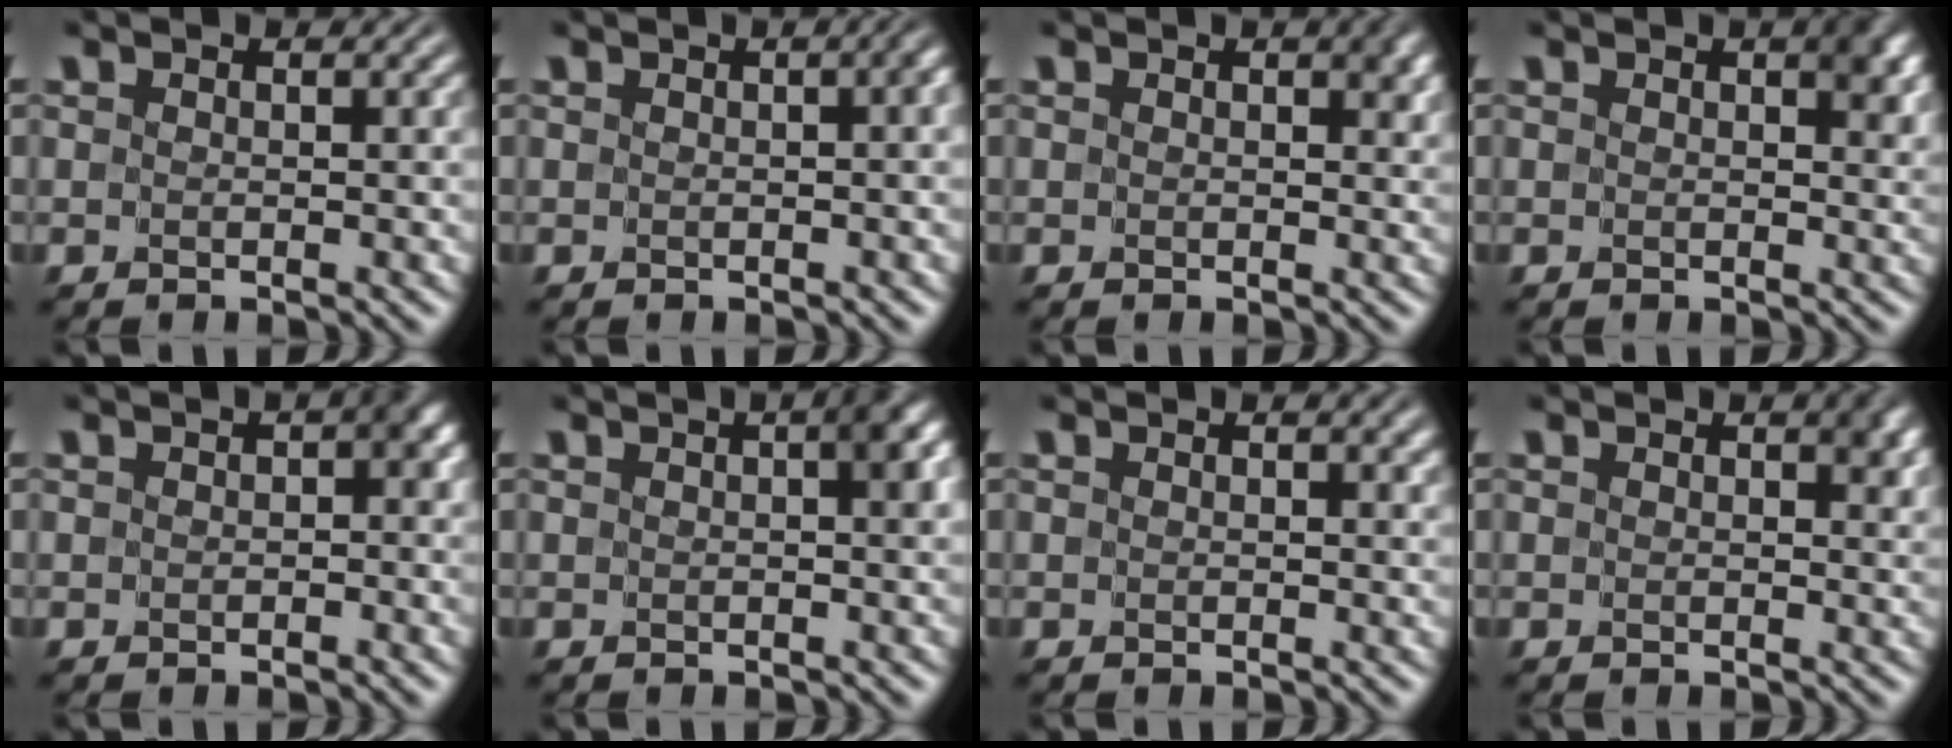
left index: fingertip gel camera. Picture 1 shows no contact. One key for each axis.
{"total": 1.8, "fx": 0.1, "fy": 0.6, "fz": 1.7, "tx": -0.014, "ty": 0.003, "tz": 0.006}
{"total": 1.7, "fx": 0.5, "fy": 1.0, "fz": 1.3, "tx": -0.011, "ty": -0.002, "tz": 0.008}
{"total": 2.6, "fx": 0.9, "fy": 1.4, "fz": 2.0, "tx": -0.019, "ty": -0.001, "tz": 0.013}
{"total": 1.5, "fx": -0.1, "fy": 0.9, "fz": 1.2, "tx": -0.009, "ty": 0.004, "tz": -0.003}
{"total": 2.2, "fx": 0.4, "fy": 0.6, "fz": 2.1, "tx": -0.021, "ty": 0.009, "tz": 0.004}
{"total": 0.7, "fx": 0.3, "fy": 0.4, "fz": 0.5, "tx": -0.003, "ty": -0.001, "tz": 0.006}
{"total": 2.0, "fx": 0.7, "fy": 1.2, "fz": 1.6, "tx": -0.016, "ty": -0.002, "tz": 0.011}